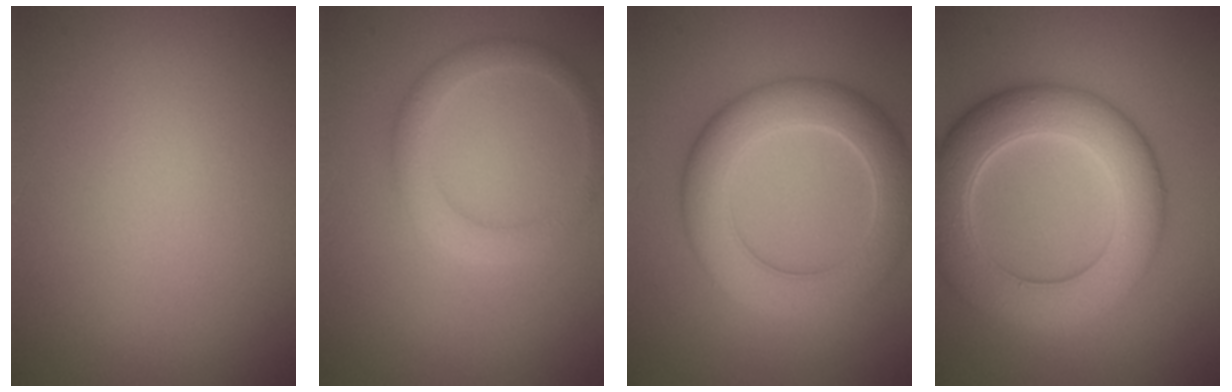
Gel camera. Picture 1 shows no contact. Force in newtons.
{"total": 2.5, "press": 2.5, "slide": 0.1}
{"total": 6.6, "press": 6.6, "slide": 0.3}
{"total": 8.3, "press": 8.3, "slide": 0.3}